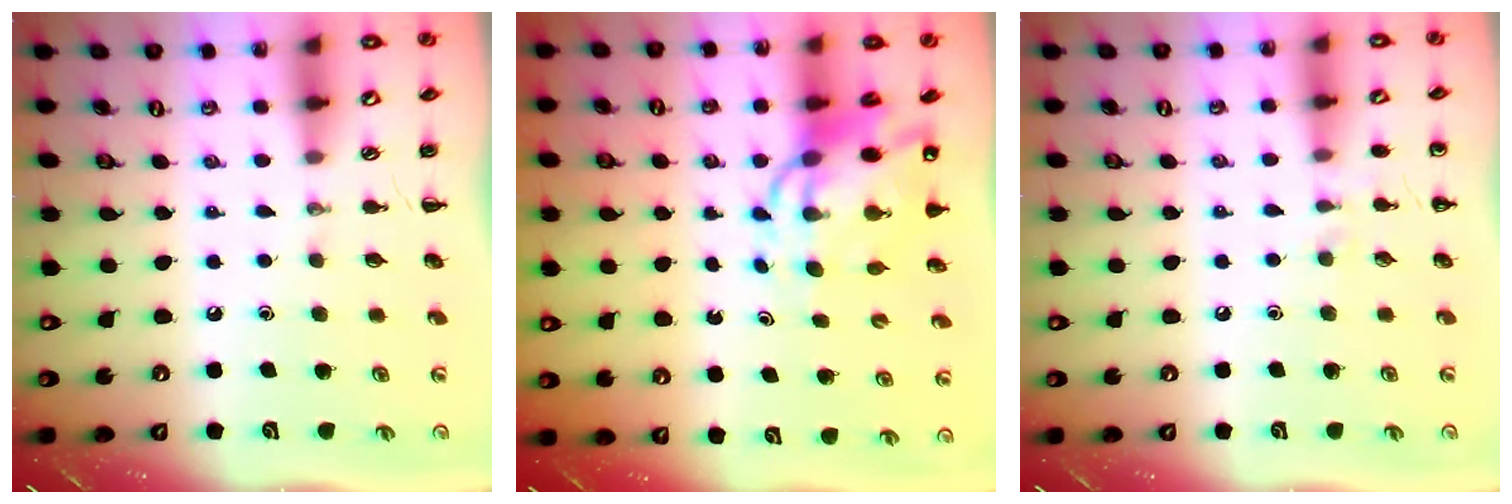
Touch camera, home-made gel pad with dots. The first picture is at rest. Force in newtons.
{"total": 10.7, "press": 10.3, "slide": 2.8}
{"total": 5.2, "press": 4.9, "slide": 1.7}